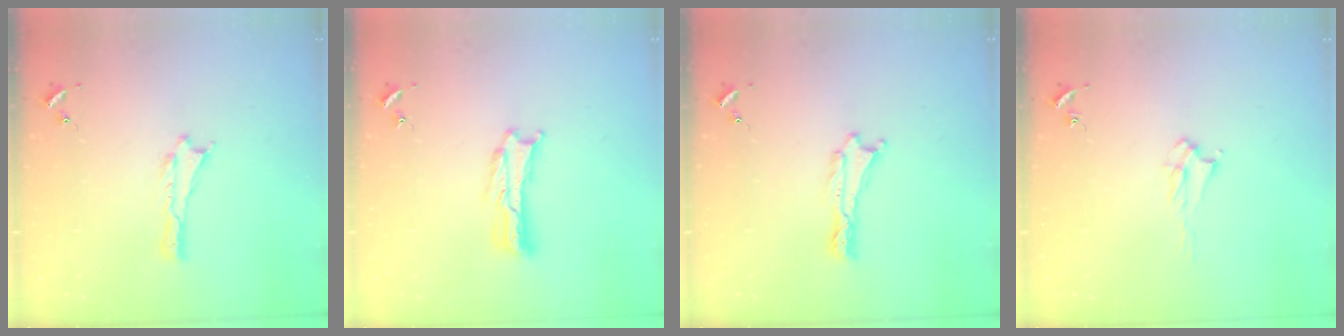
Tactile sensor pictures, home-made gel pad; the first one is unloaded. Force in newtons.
{"total": 1.0, "press": 1.0, "slide": 0.2}
{"total": 0.0}
{"total": 2.2, "press": 2.2, "slide": 0.4}